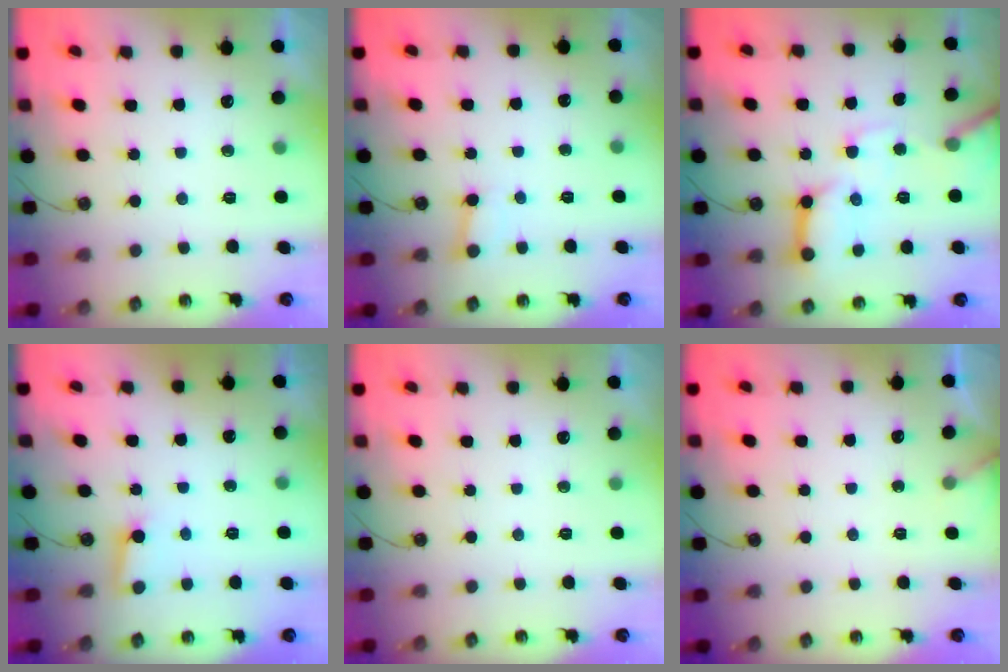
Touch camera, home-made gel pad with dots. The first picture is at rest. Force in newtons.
{"total": 2.0, "press": 2.0, "slide": 0.2}
{"total": 14.8, "press": 14.8, "slide": 1.1}
{"total": 3.0, "press": 2.9, "slide": 0.3}
{"total": 0.0}
{"total": 2.5, "press": 2.5, "slide": 0.3}